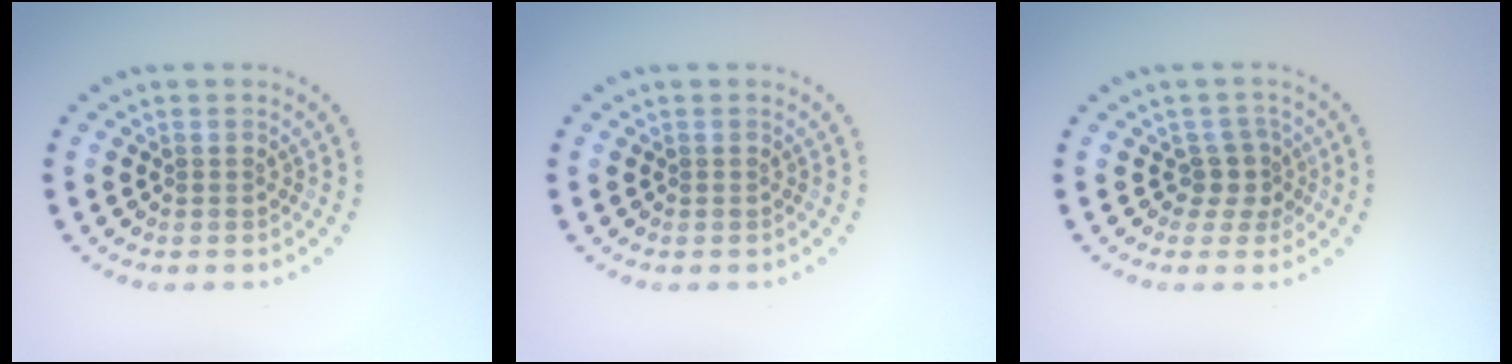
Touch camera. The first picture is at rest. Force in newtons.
{"total": 0.0}
{"total": 2.0, "press": 1.4, "slide": 1.4}